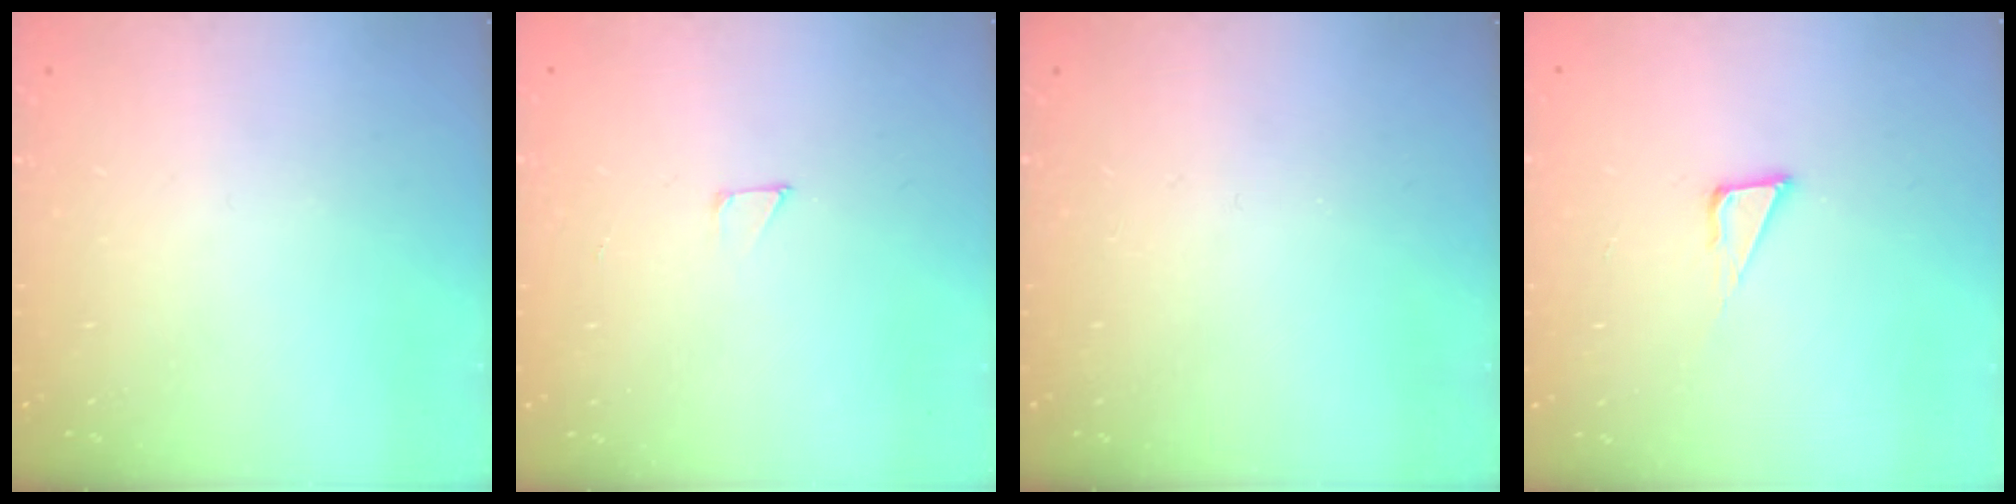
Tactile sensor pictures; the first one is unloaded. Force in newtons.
{"total": 3.2, "press": 3.2, "slide": 0.2}
{"total": 0.0}
{"total": 6.1, "press": 5.5, "slide": 2.7}